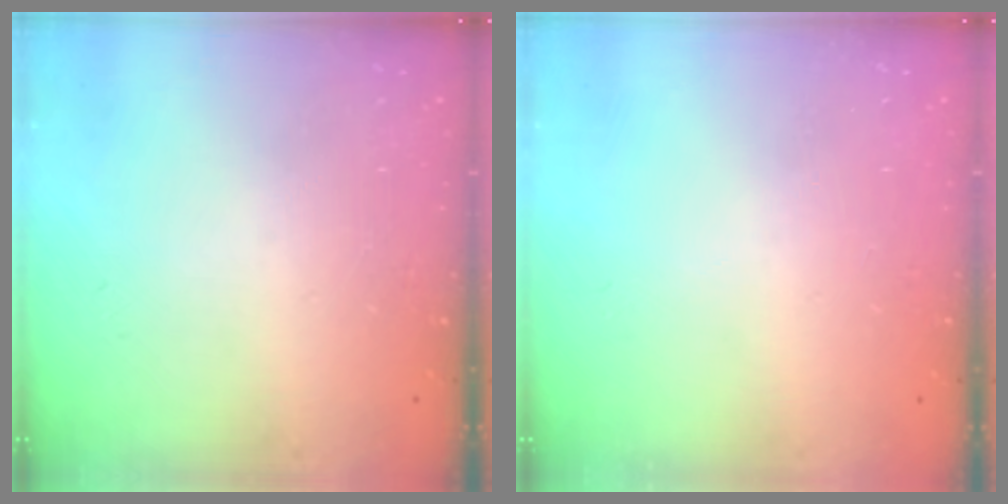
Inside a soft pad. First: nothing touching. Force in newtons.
{"total": 0.0}